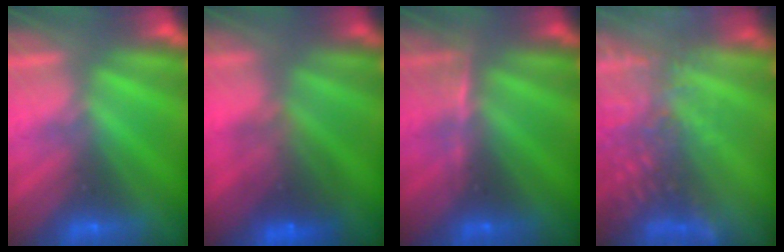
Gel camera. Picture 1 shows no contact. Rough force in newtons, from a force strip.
{"total": 7.4}
{"total": 2.8}
{"total": 7.7}